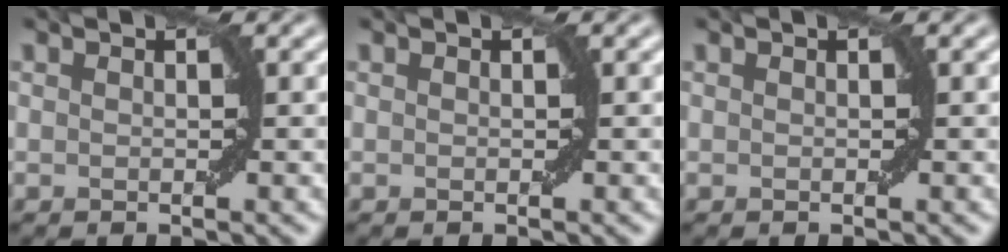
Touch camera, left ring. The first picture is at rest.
{"total": 0.0}
{"total": 0.0}